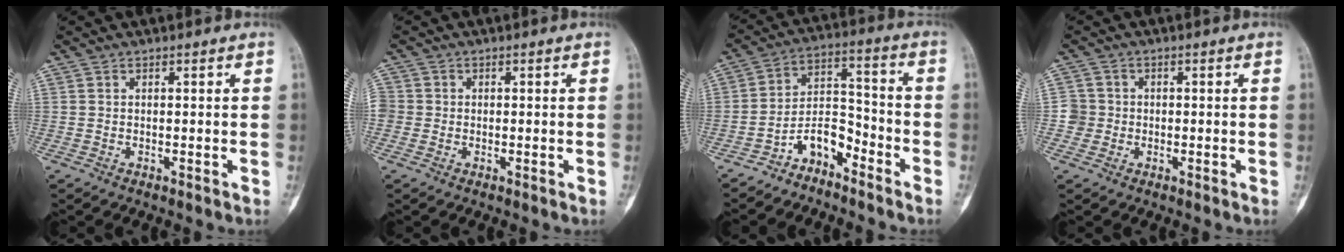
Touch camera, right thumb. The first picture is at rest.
{"total": 3.6, "force": [-0.4, 3.5, 1.0], "torque": [-0.012, 0.011, -0.012]}
{"total": 7.9, "force": [-5.7, 4.0, 3.6], "torque": [-0.048, 0.077, -0.113]}
{"total": 3.0, "force": [-0.5, 3.0, -0.1], "torque": [0.029, 0.011, -0.018]}